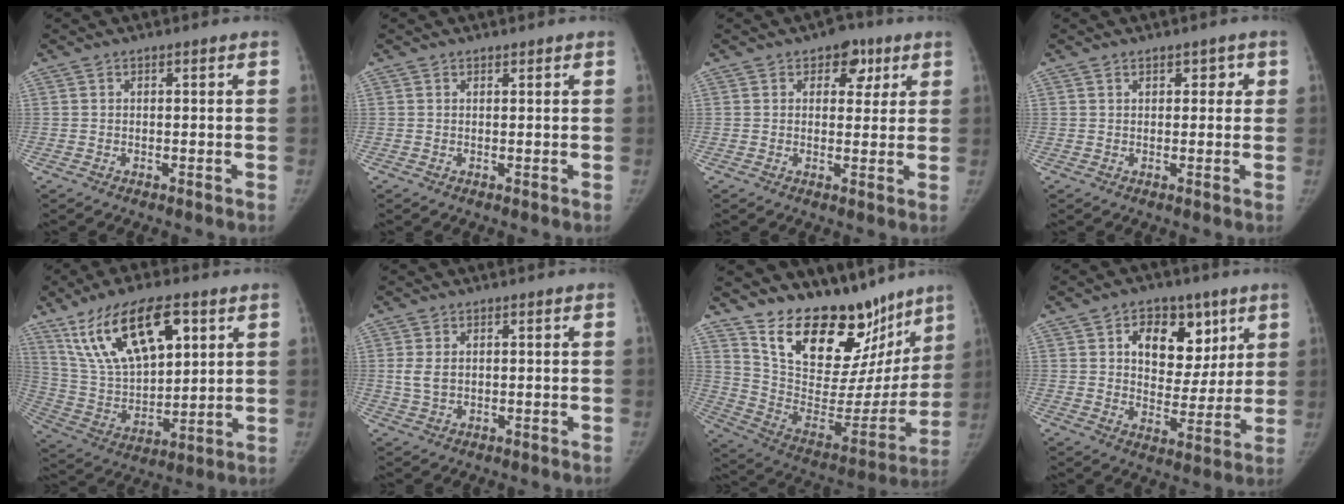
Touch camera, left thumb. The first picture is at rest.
{"total": 0.5, "force": [0.5, 0.2, 0.0], "torque": [-0.001, -0.004, 0.006]}
{"total": 5.8, "force": [2.8, 4.1, 3.1], "torque": [-0.002, -0.006, 0.031]}
{"total": 2.6, "force": [1.2, 1.8, 1.4], "torque": [0.008, -0.002, 0.014]}
{"total": 20.5, "force": [10.1, 9.5, 15.1], "torque": [-0.245, -0.029, 0.194]}
{"total": 3.5, "force": [0.6, 2.4, 2.6], "torque": [-0.054, -0.001, 0.017]}
{"total": 26.8, "force": [19.7, 13.4, 12.4], "torque": [-0.151, -0.109, 0.309]}
{"total": 13.9, "force": [5.9, 9.5, 8.2], "torque": [-0.067, -0.025, 0.094]}